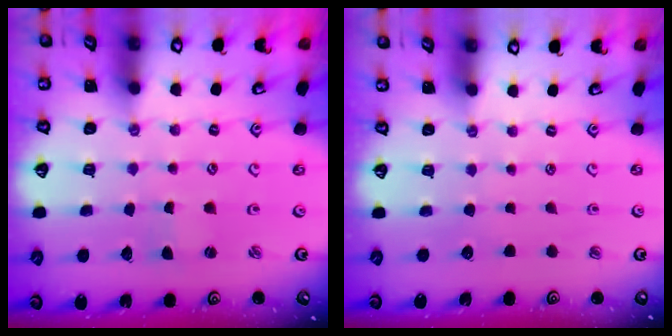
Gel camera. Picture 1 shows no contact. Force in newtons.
{"total": 0.0}